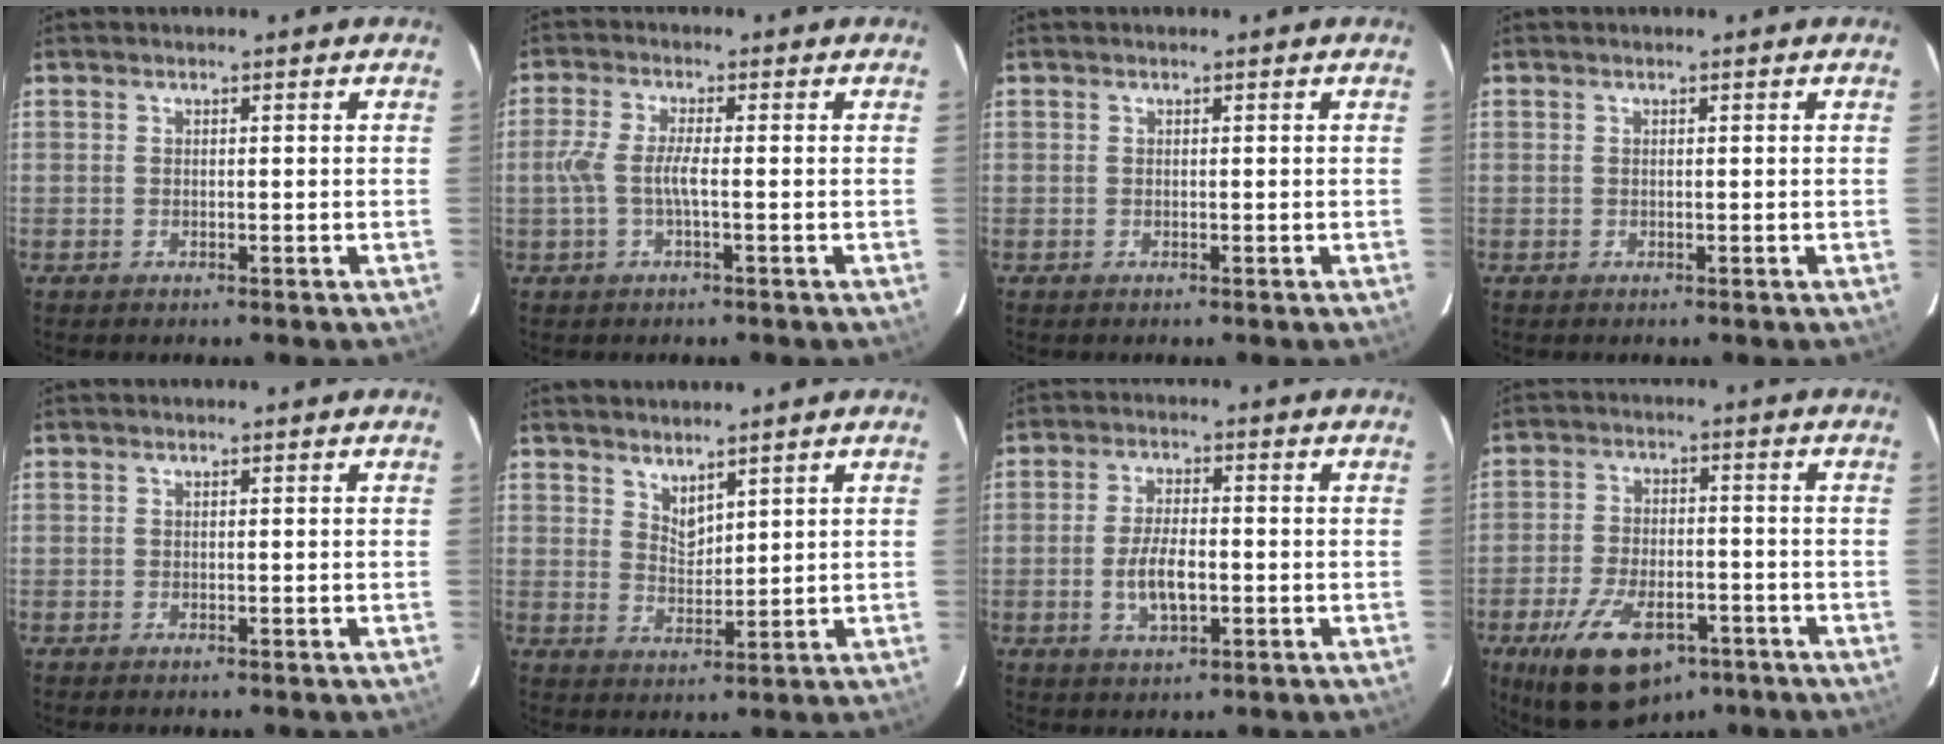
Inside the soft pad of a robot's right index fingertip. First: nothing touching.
{"total": 4.5, "force": [-1.0, 0.3, 4.3], "torque": [-0.095, 0.000, -0.019]}
{"total": 0.0}
{"total": 0.0}
{"total": 0.0}
{"total": 3.8, "force": [3.3, 1.3, 1.5], "torque": [-0.022, -0.006, 0.060]}
{"total": 6.4, "force": [-1.5, 2.7, 5.6], "torque": [-0.114, -0.003, -0.025]}
{"total": 15.7, "force": [-9.1, 7.6, 10.2], "torque": [-0.206, -0.019, -0.146]}